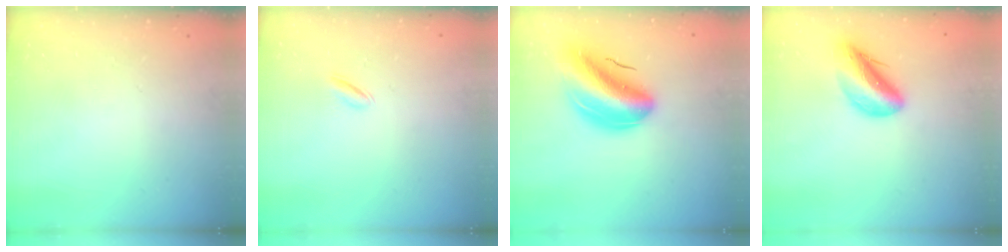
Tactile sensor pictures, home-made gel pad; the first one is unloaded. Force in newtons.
{"total": 2.1, "press": 2.1, "slide": 0.6}
{"total": 15.2, "press": 14.6, "slide": 4.3}
{"total": 10.8, "press": 10.3, "slide": 3.1}